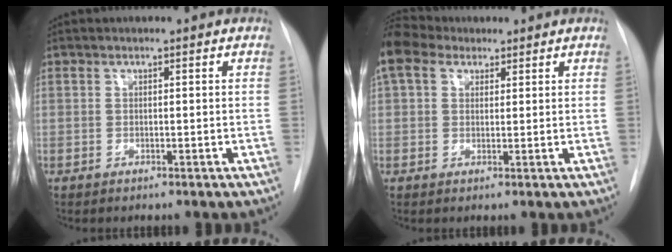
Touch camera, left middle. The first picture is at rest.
{"total": 5.7, "force": [4.2, 3.4, 1.9], "torque": [-0.050, 0.031, 0.085]}